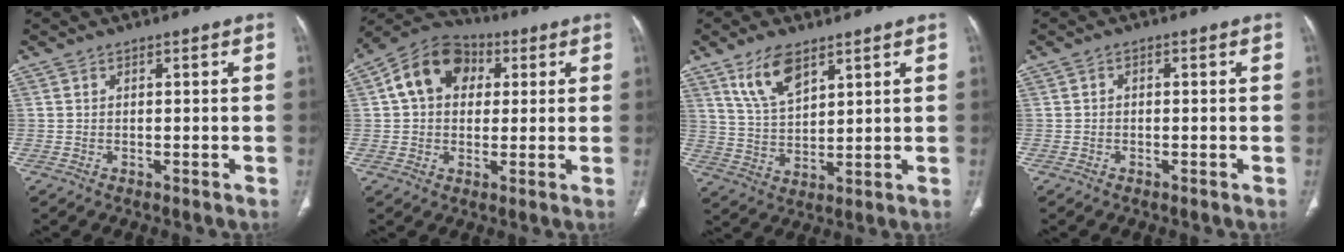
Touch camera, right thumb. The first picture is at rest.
{"total": 12.4, "force": [3.1, 9.4, 7.4], "torque": [-0.106, 0.019, 0.039]}
{"total": 8.9, "force": [5.6, 4.0, 5.7], "torque": [-0.098, -0.028, 0.115]}
{"total": 0.6, "force": [-0.1, 0.5, 0.4], "torque": [-0.003, 0.002, -0.007]}